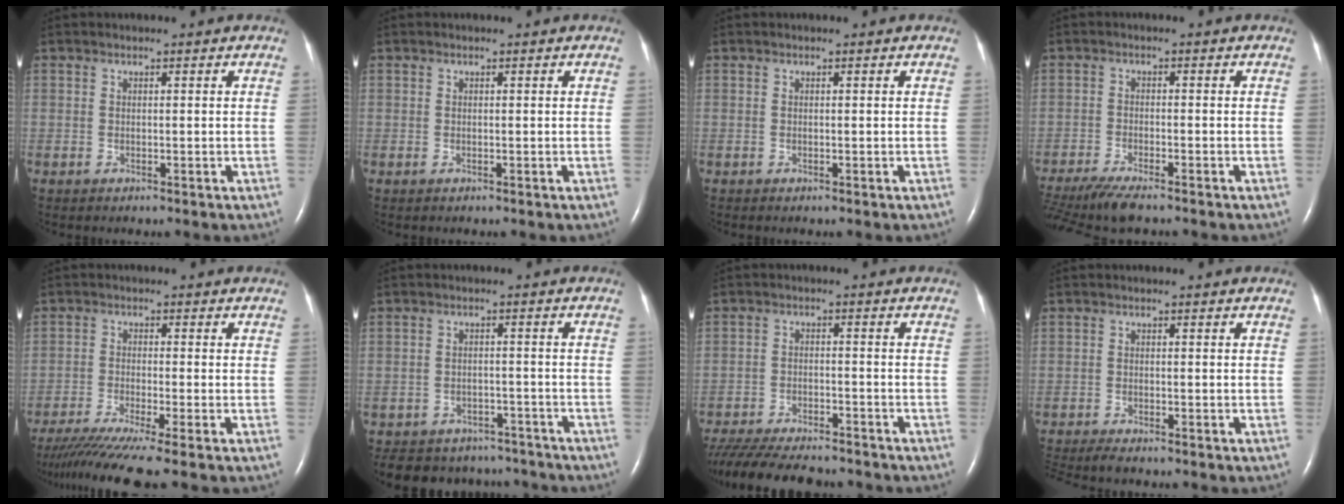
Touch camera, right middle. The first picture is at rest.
{"total": 0.0}
{"total": 0.0}
{"total": 9.2, "force": [-7.5, 1.3, 5.2], "torque": [-0.092, -0.024, -0.127]}
{"total": 9.0, "force": [-7.3, -1.6, 5.1], "torque": [-0.078, -0.031, -0.118]}
{"total": 12.2, "force": [-10.9, 4.9, 2.2], "torque": [-0.044, 0.013, -0.133]}
{"total": 16.7, "force": [-14.8, 3.3, 7.2], "torque": [-0.161, -0.032, -0.217]}
{"total": 5.3, "force": [-4.7, 0.5, 2.4], "torque": [-0.038, -0.016, -0.078]}